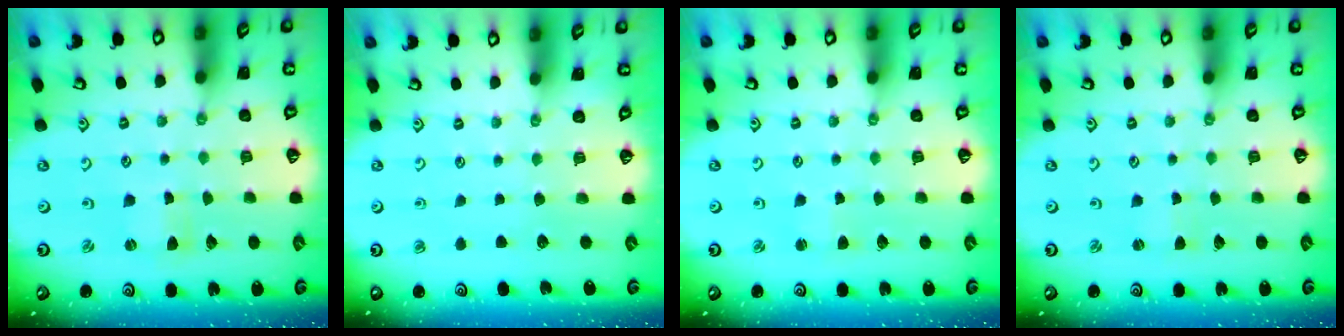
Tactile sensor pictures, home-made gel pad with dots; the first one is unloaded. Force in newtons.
{"total": 0.0}
{"total": 1.3, "press": 1.2, "slide": 0.2}
{"total": 1.2, "press": 1.2, "slide": 0.2}